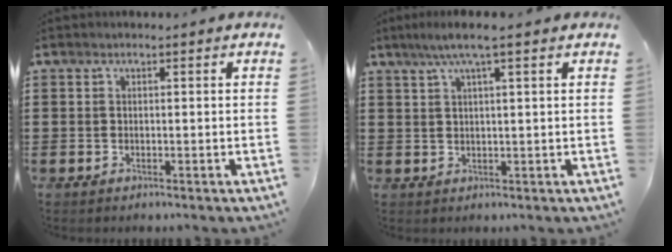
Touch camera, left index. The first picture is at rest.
{"total": 4.2, "force": [2.5, 0.0, 3.4], "torque": [-0.071, 0.006, 0.042]}